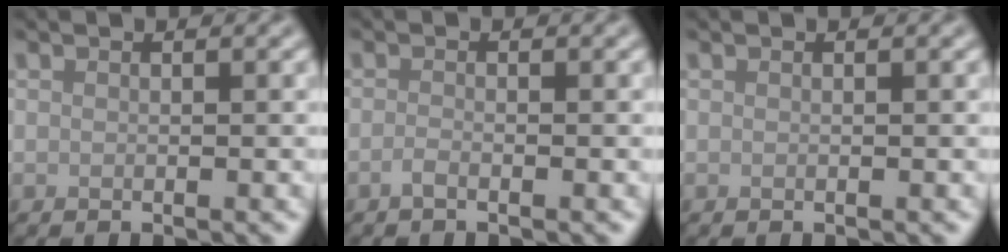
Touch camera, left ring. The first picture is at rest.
{"total": 0.8, "force": [-0.6, 0.2, 0.6], "torque": [-0.011, 0.000, -0.012]}
{"total": 0.0}